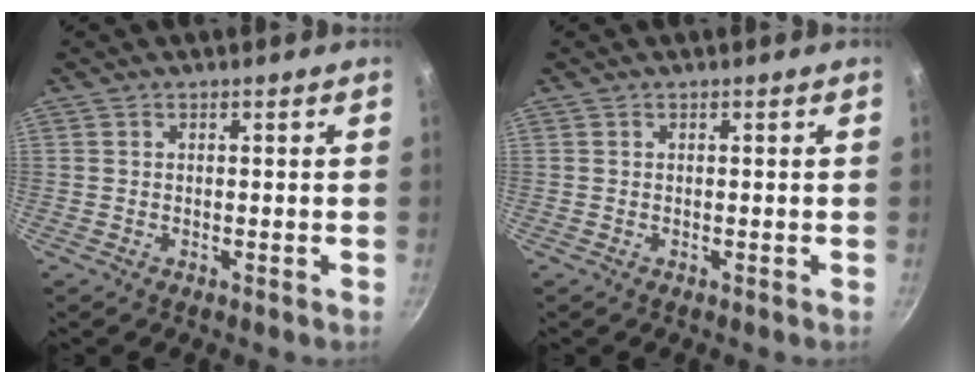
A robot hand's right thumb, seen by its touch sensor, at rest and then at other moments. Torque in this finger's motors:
{"motor_torque": [0.00, -0.03, 0.03, -0.01, 0.00]}